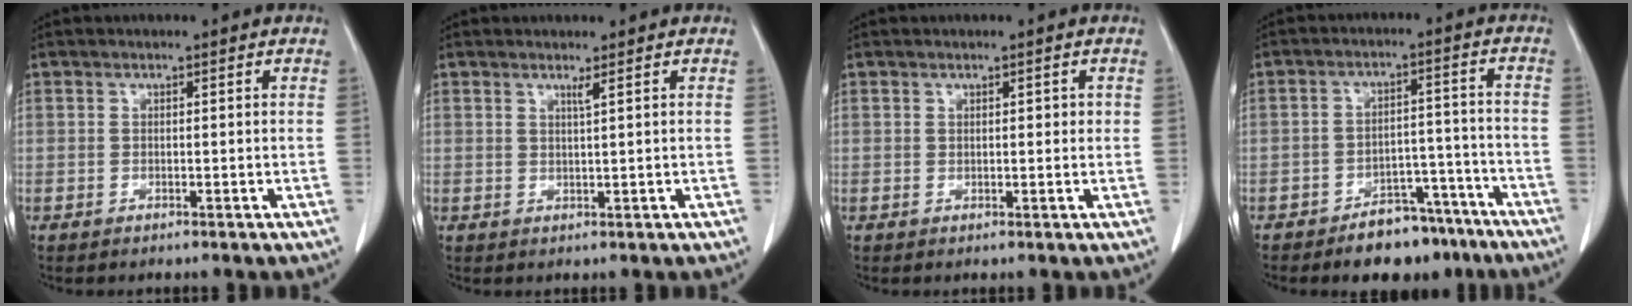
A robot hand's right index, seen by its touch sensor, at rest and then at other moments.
{"total": 1.0, "force": [0.6, -0.4, 0.7], "torque": [-0.021, -0.009, 0.013]}
{"total": 1.2, "force": [0.3, 0.6, 1.0], "torque": [-0.013, 0.002, 0.006]}
{"total": 9.4, "force": [-7.3, 4.4, 4.0], "torque": [-0.035, 0.023, -0.109]}